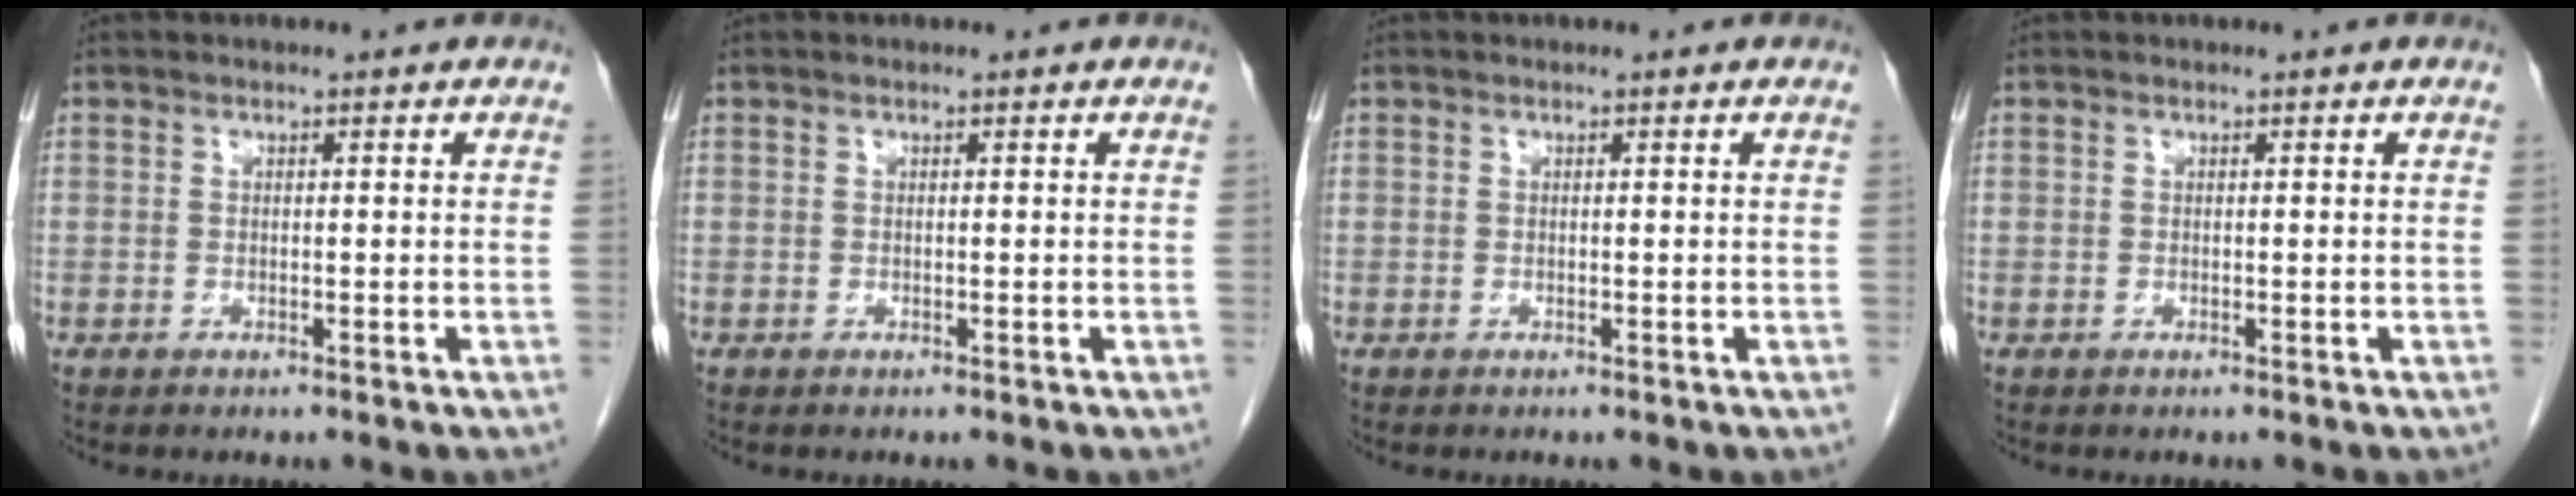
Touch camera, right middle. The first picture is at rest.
{"total": 0.0}
{"total": 0.0}
{"total": 0.0}